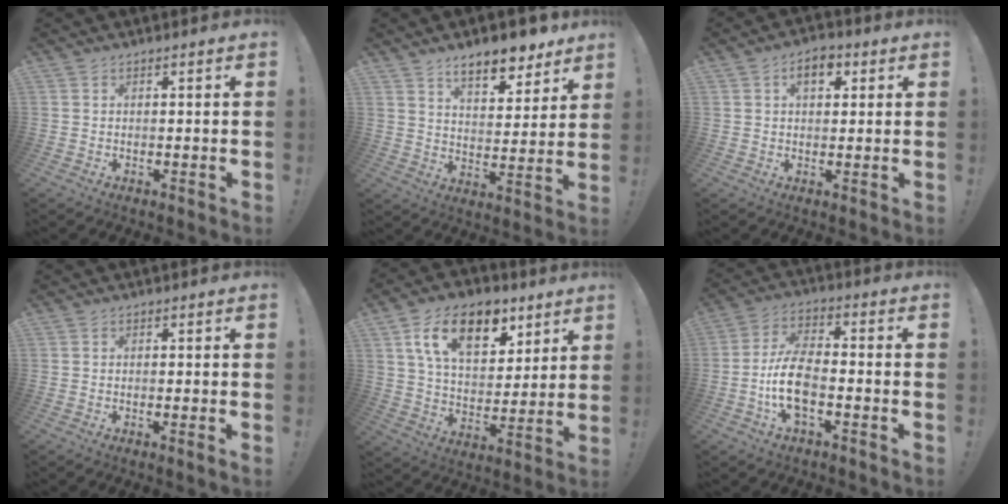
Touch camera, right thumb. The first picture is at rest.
{"total": 11.8, "force": [8.8, 4.8, 6.1], "torque": [-0.083, -0.059, 0.154]}
{"total": 5.9, "force": [2.4, 3.4, 4.3], "torque": [-0.060, 0.002, 0.039]}
{"total": 1.4, "force": [-0.5, -0.4, 1.2], "torque": [-0.026, 0.000, -0.008]}
{"total": 18.4, "force": [9.4, 10.4, 11.8], "torque": [-0.188, -0.032, 0.168]}
{"total": 12.2, "force": [-4.5, 5.9, 9.8], "torque": [-0.197, 0.015, -0.079]}